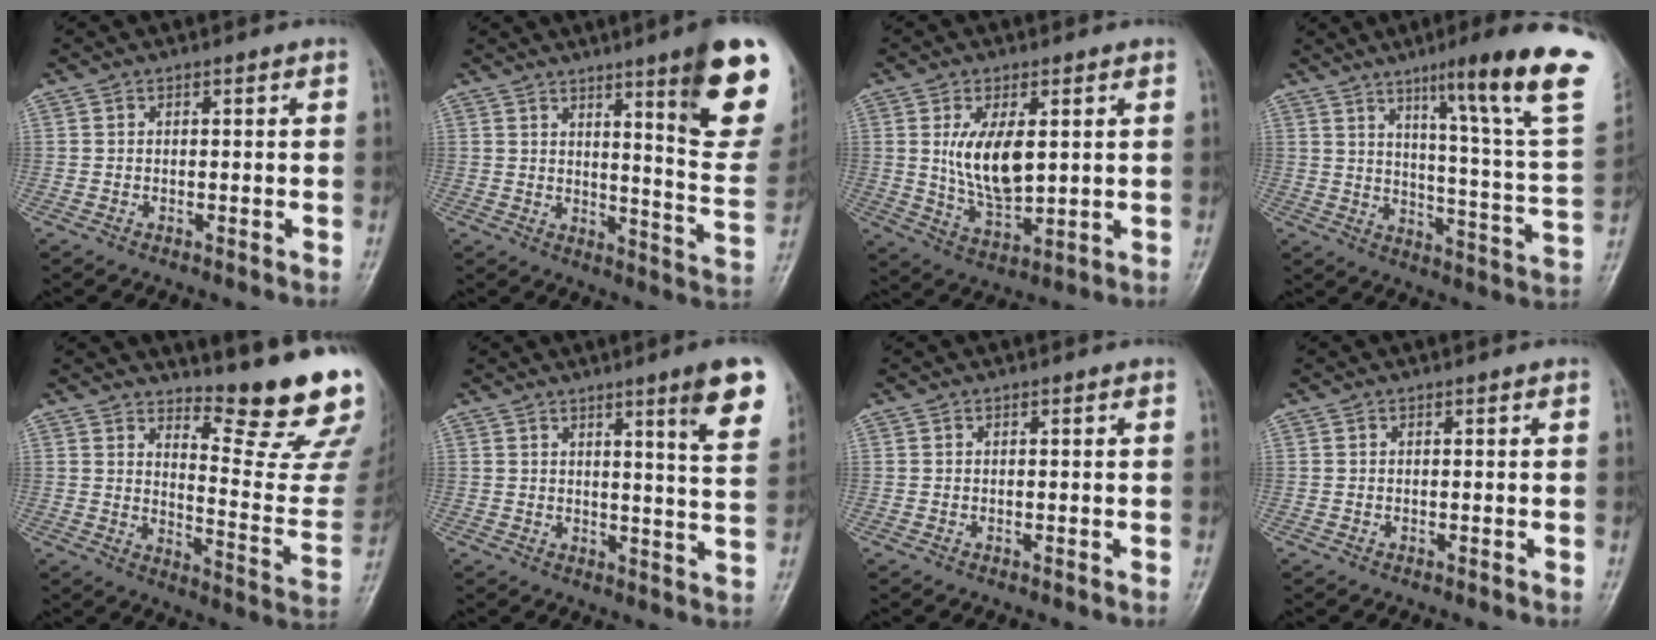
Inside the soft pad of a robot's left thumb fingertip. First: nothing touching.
{"total": 18.0, "force": [9.6, 2.4, 15.0], "torque": [-0.155, -0.061, 0.133]}
{"total": 9.9, "force": [2.0, 4.8, 8.5], "torque": [-0.144, -0.023, 0.048]}
{"total": 24.0, "force": [13.2, 2.1, 19.9], "torque": [-0.263, -0.055, 0.184]}
{"total": 16.7, "force": [14.1, 1.9, 8.7], "torque": [-0.093, -0.163, 0.191]}
{"total": 10.3, "force": [5.8, 0.5, 8.5], "torque": [-0.101, -0.034, 0.073]}
{"total": 0.0}
{"total": 0.0}